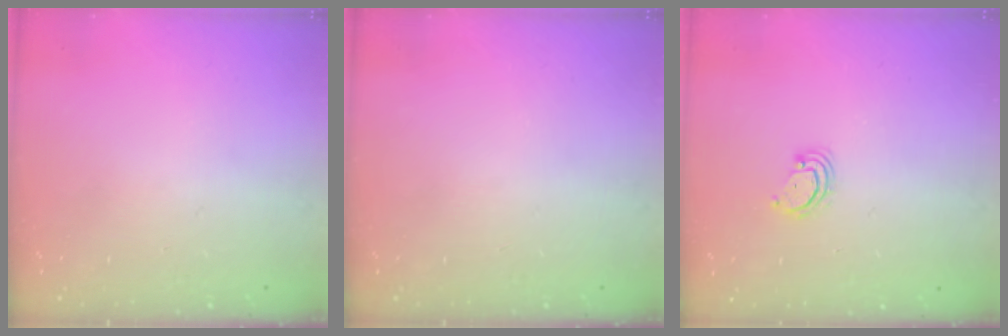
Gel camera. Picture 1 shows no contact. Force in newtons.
{"total": 0.0}
{"total": 2.9, "press": 2.9, "slide": 0.2}